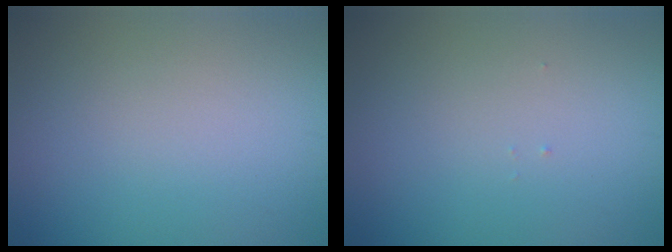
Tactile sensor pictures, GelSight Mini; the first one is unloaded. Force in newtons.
{"total": 0.0}